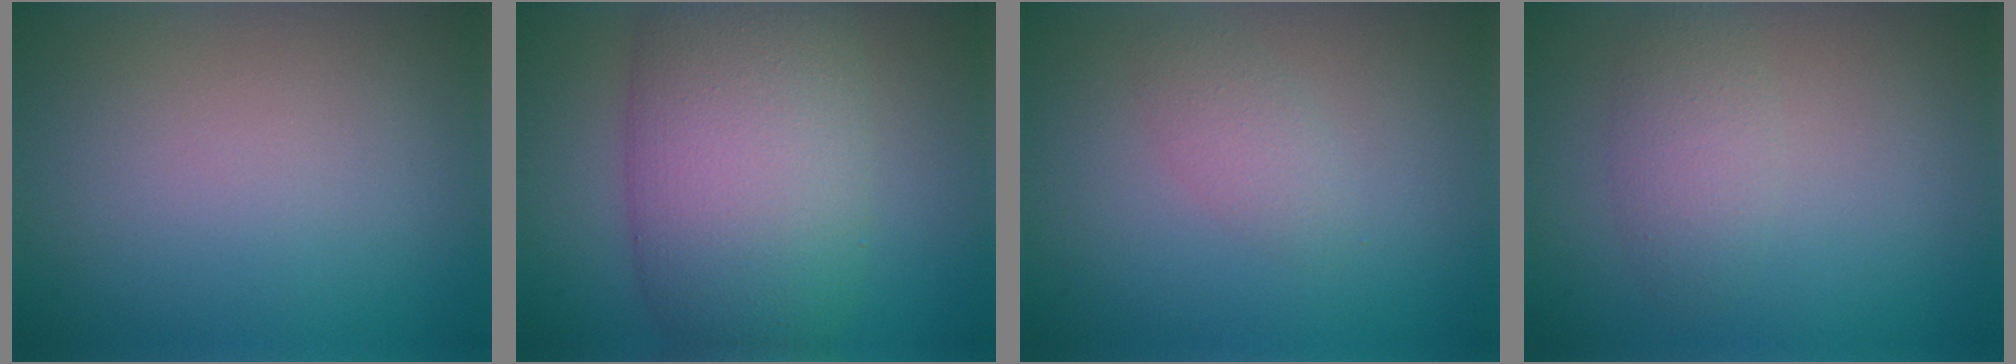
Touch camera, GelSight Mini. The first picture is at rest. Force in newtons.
{"total": 11.2, "press": 11.2, "slide": 0.6}
{"total": 1.7, "press": 1.7, "slide": 0.1}
{"total": 2.5, "press": 2.5, "slide": 0.1}